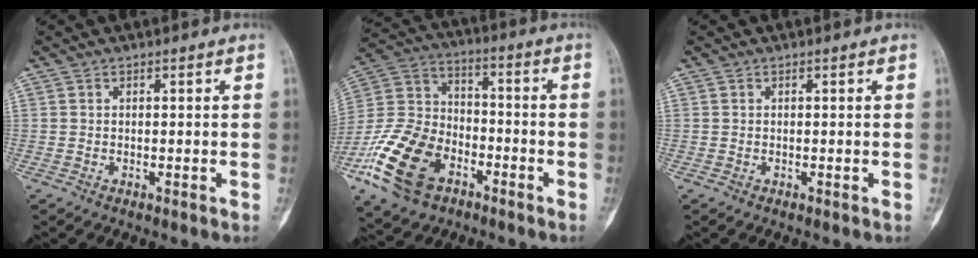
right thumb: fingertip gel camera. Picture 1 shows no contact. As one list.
[{"total": 19.6, "force": [-9.5, 12.4, 11.8], "torque": [-0.223, 0.054, -0.181]}, {"total": 0.0}]